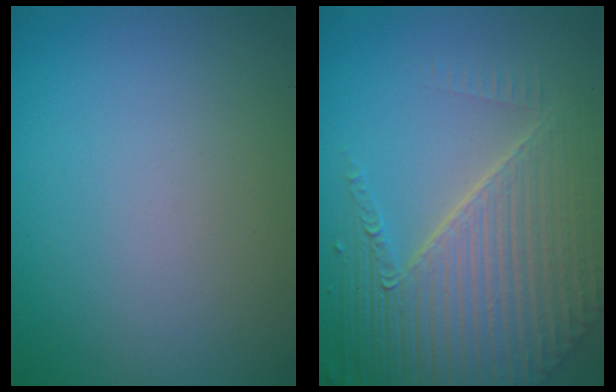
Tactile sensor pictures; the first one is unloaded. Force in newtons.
{"total": 8.4, "press": 5.6, "slide": 6.2}